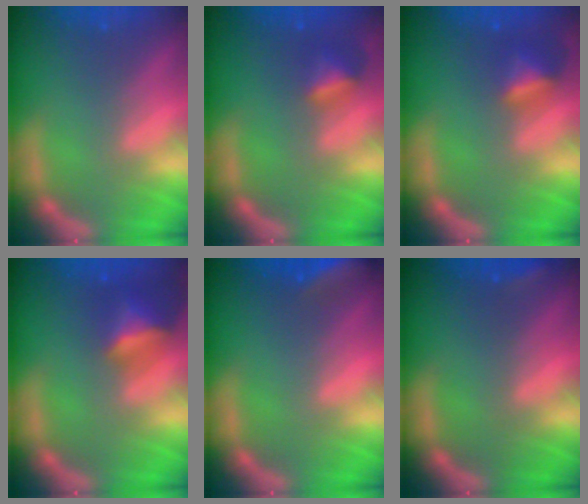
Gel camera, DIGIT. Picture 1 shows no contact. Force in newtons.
{"total": 2.4}
{"total": 2.9}
{"total": 4.5}
{"total": 5.5}
{"total": 1.4}